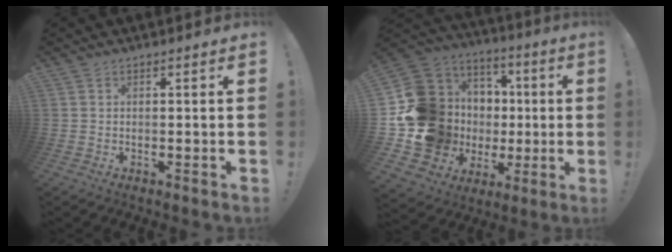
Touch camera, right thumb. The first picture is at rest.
{"total": 20.1, "force": [0.0, 17.7, 9.6], "torque": [-0.188, -0.012, 0.062]}